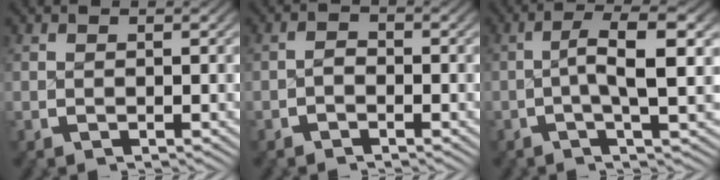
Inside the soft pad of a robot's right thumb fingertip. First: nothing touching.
{"total": 1.1, "force": [-0.7, 0.7, 0.5], "torque": [-0.007, 0.000, -0.016]}
{"total": 5.4, "force": [0.3, 1.0, 5.3], "torque": [-0.099, 0.004, -0.002]}